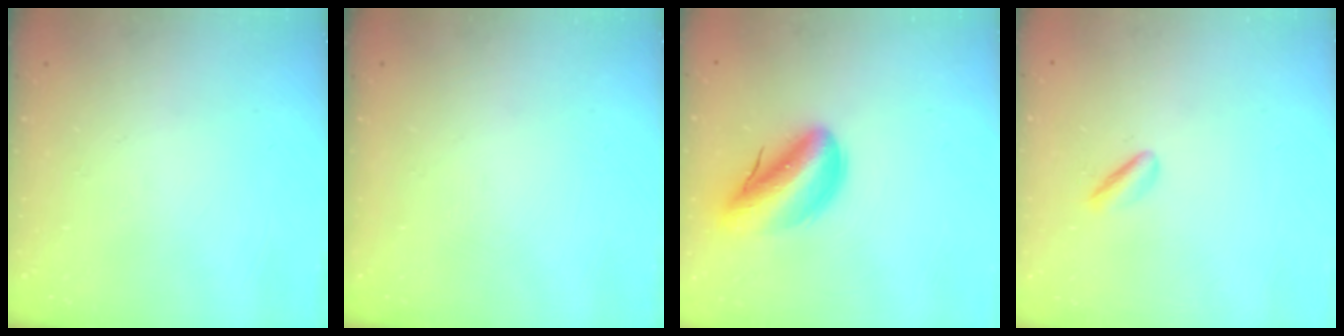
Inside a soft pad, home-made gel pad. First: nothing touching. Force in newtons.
{"total": 0.0}
{"total": 11.9, "press": 11.4, "slide": 3.3}
{"total": 2.2, "press": 1.9, "slide": 1.2}